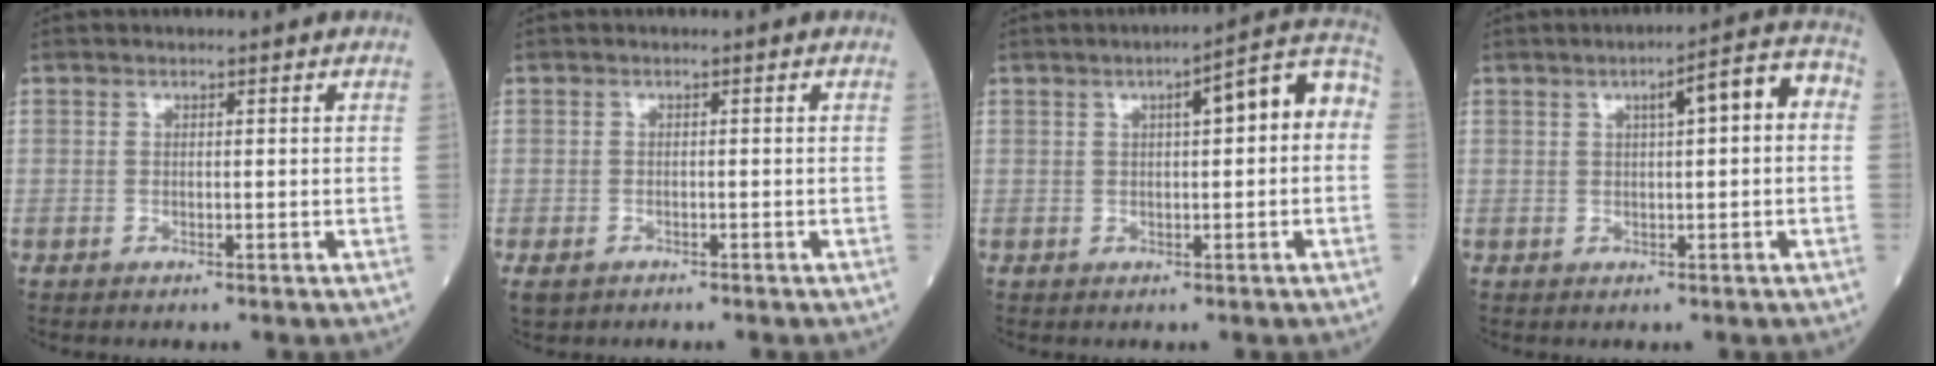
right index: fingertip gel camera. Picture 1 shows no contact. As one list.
[{"total": 1.8, "force": [-1.3, 1.0, 0.8], "torque": [-0.018, -0.003, -0.017]}, {"total": 8.1, "force": [1.2, 1.7, 7.8], "torque": [-0.101, 0.037, 0.009]}, {"total": 6.4, "force": [1.1, 1.2, 6.2], "torque": [-0.086, 0.030, 0.010]}]